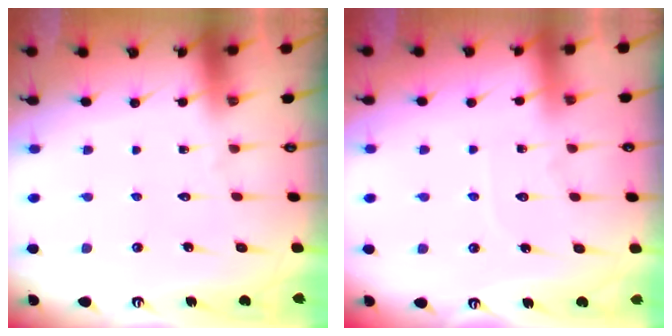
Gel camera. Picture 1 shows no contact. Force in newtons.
{"total": 3.2, "press": 3.2, "slide": 0.5}